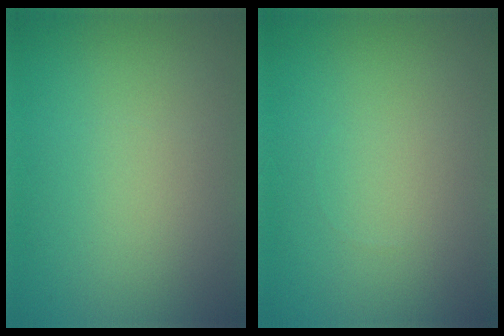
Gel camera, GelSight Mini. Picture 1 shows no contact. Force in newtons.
{"total": 0.0}